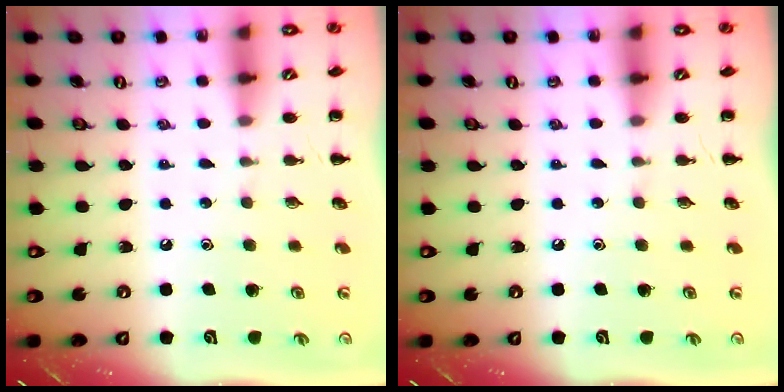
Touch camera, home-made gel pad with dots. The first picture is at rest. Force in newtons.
{"total": 0.0}